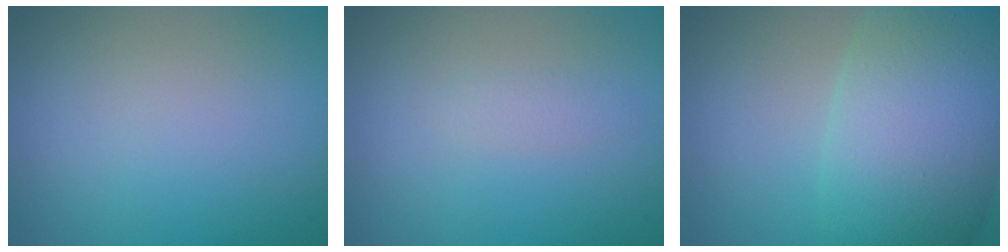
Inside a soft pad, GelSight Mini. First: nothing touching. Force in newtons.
{"total": 0.8, "press": 0.8, "slide": 0.0}
{"total": 9.6, "press": 9.6, "slide": 0.3}